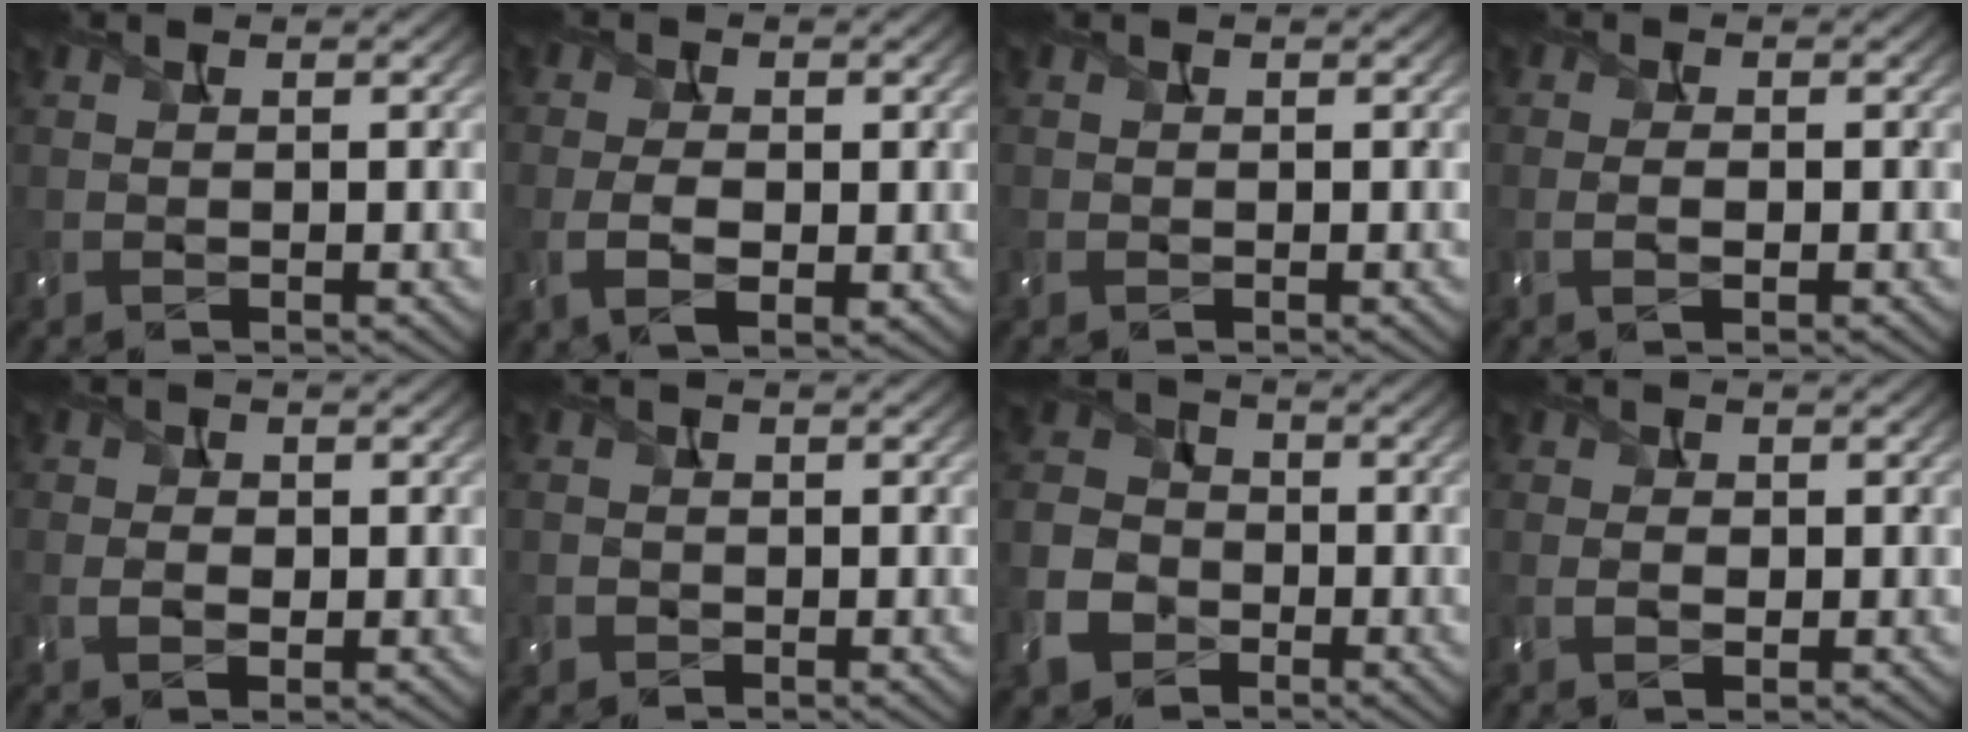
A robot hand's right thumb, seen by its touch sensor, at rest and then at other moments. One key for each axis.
{"total": 4.3, "fx": -0.9, "fy": 2.2, "fz": 3.6, "tx": -0.075, "ty": -0.007, "tz": -0.014}
{"total": 0.5, "fx": -0.3, "fy": 0.4, "fz": 0.2, "tx": -0.006, "ty": -0.005, "tz": -0.005}
{"total": 2.1, "fx": -0.6, "fy": 0.5, "fz": 1.9, "tx": -0.037, "ty": -0.002, "tz": -0.015}
{"total": 2.6, "fx": -0.7, "fy": 1.5, "fz": 1.9, "tx": -0.038, "ty": -0.005, "tz": -0.008}
{"total": 1.2, "fx": -0.6, "fy": 1.1, "fz": 0.2, "tx": 0.001, "ty": -0.004, "tz": -0.012}
{"total": 7.4, "fx": -3.7, "fy": 5.5, "fz": 3.4, "tx": -0.097, "ty": -0.012, "tz": -0.087}
{"total": 1.9, "fx": -0.5, "fy": 0.9, "fz": 1.6, "tx": -0.031, "ty": -0.004, "tz": -0.006}